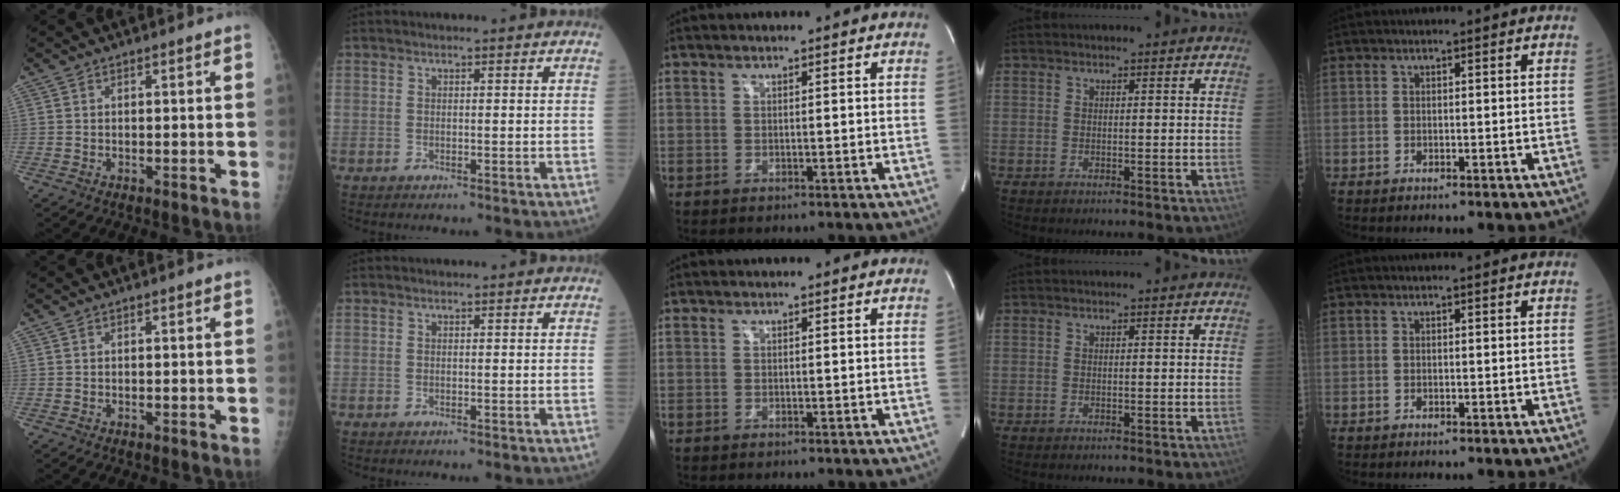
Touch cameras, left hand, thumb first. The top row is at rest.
{}